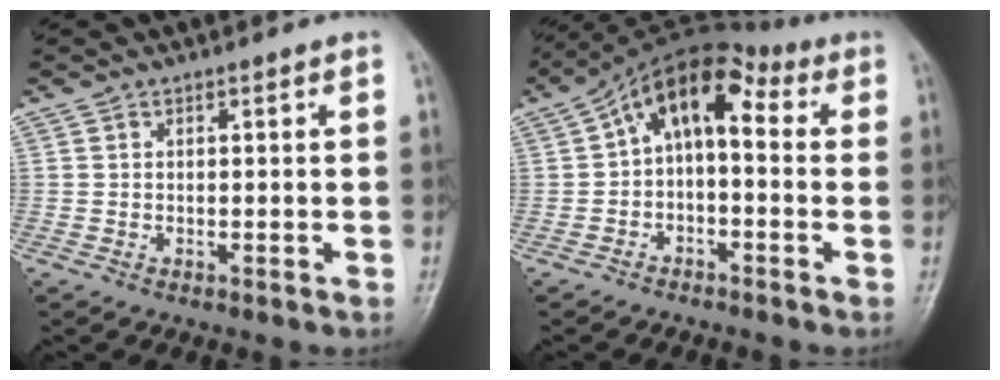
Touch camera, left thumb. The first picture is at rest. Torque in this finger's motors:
{"motor_torque": [0.08, 0.85, 0.16, -0.02, 0.10]}